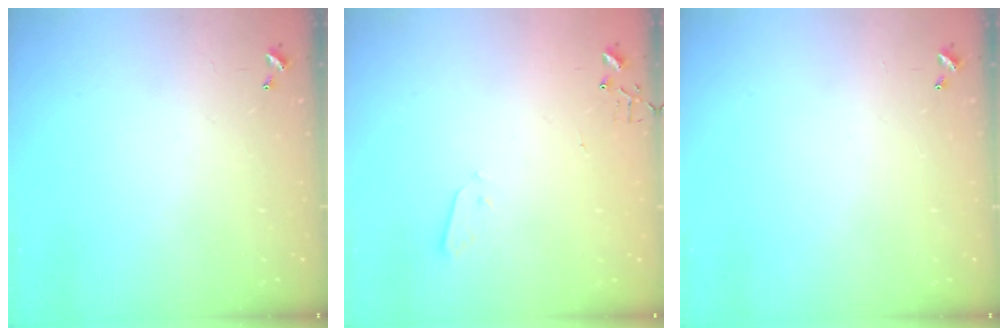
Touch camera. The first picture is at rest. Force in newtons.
{"total": 2.1, "press": 2.1, "slide": 0.3}
{"total": 0.0}